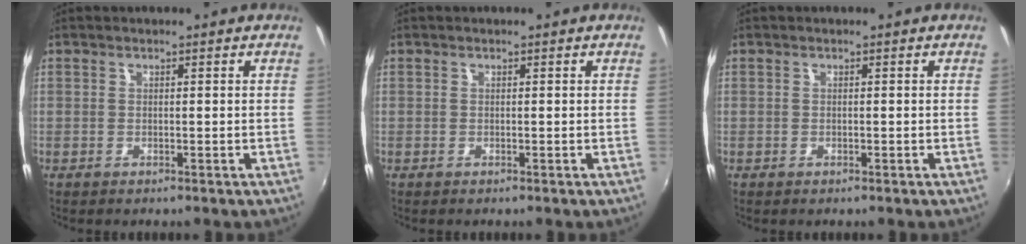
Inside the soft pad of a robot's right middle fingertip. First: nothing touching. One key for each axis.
{"total": 0.0}
{"total": 0.0}